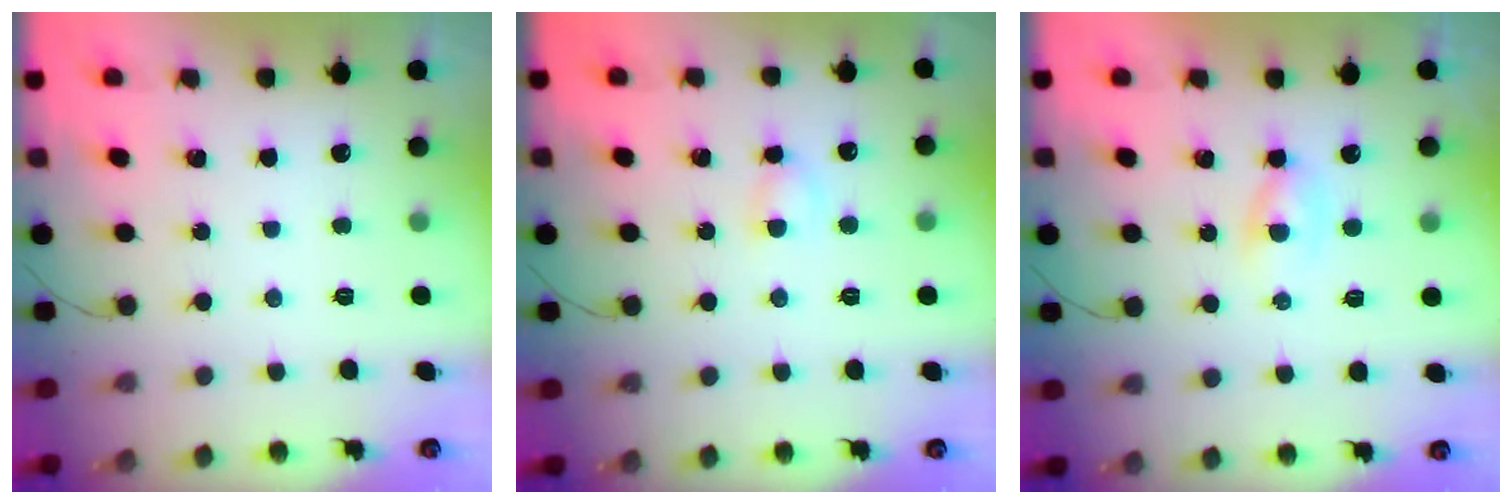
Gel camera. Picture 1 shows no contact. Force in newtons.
{"total": 3.6, "press": 3.4, "slide": 1.1}
{"total": 2.3, "press": 2.1, "slide": 0.9}